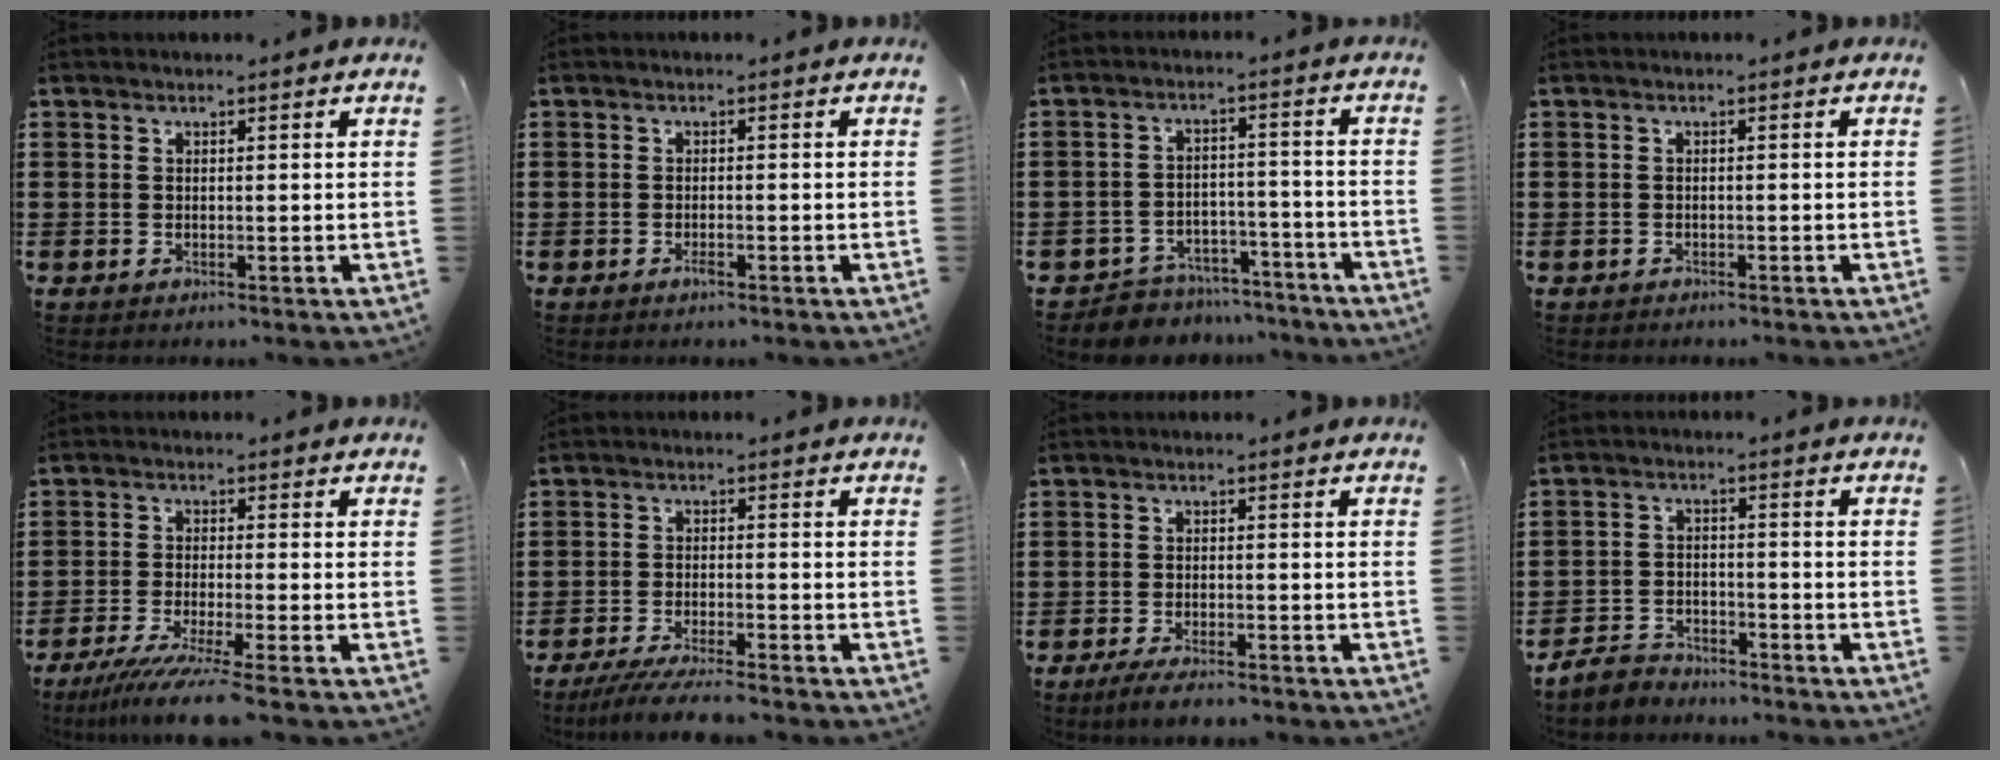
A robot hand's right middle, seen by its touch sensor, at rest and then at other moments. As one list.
[{"total": 1.0, "force": [-0.6, 0.2, 0.8], "torque": [-0.017, -0.004, -0.010]}, {"total": 5.6, "force": [-5.4, 1.2, 0.0], "torque": [-0.008, 0.017, -0.113]}, {"total": 0.6, "force": [-0.6, 0.3, -0.1], "torque": [0.001, 0.004, -0.014]}, {"total": 5.8, "force": [-4.5, -0.5, 3.5], "torque": [-0.077, -0.025, -0.087]}, {"total": 4.6, "force": [-4.2, 0.0, 1.9], "torque": [-0.044, -0.014, -0.083]}, {"total": 2.9, "force": [-2.7, 0.3, 1.0], "torque": [-0.026, 0.001, -0.056]}, {"total": 3.8, "force": [-3.7, 0.9, 0.4], "torque": [-0.026, 0.003, -0.082]}]